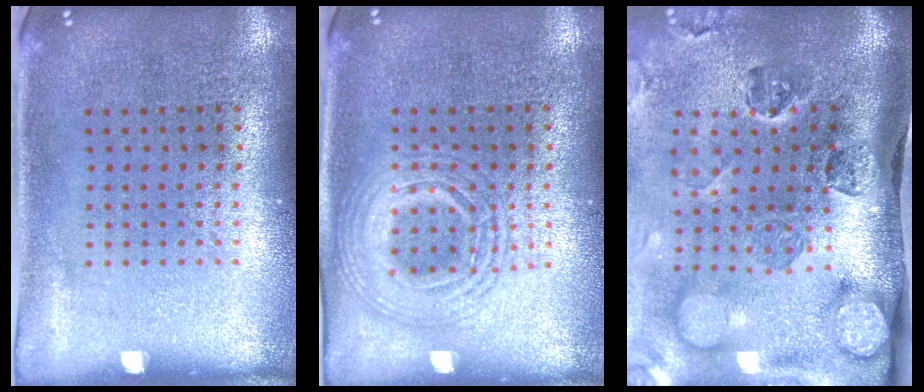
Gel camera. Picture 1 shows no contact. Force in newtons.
{"total": 2.4, "press": 2.4, "slide": 0.2}
{"total": 4.4, "press": 3.2, "slide": 3.1}